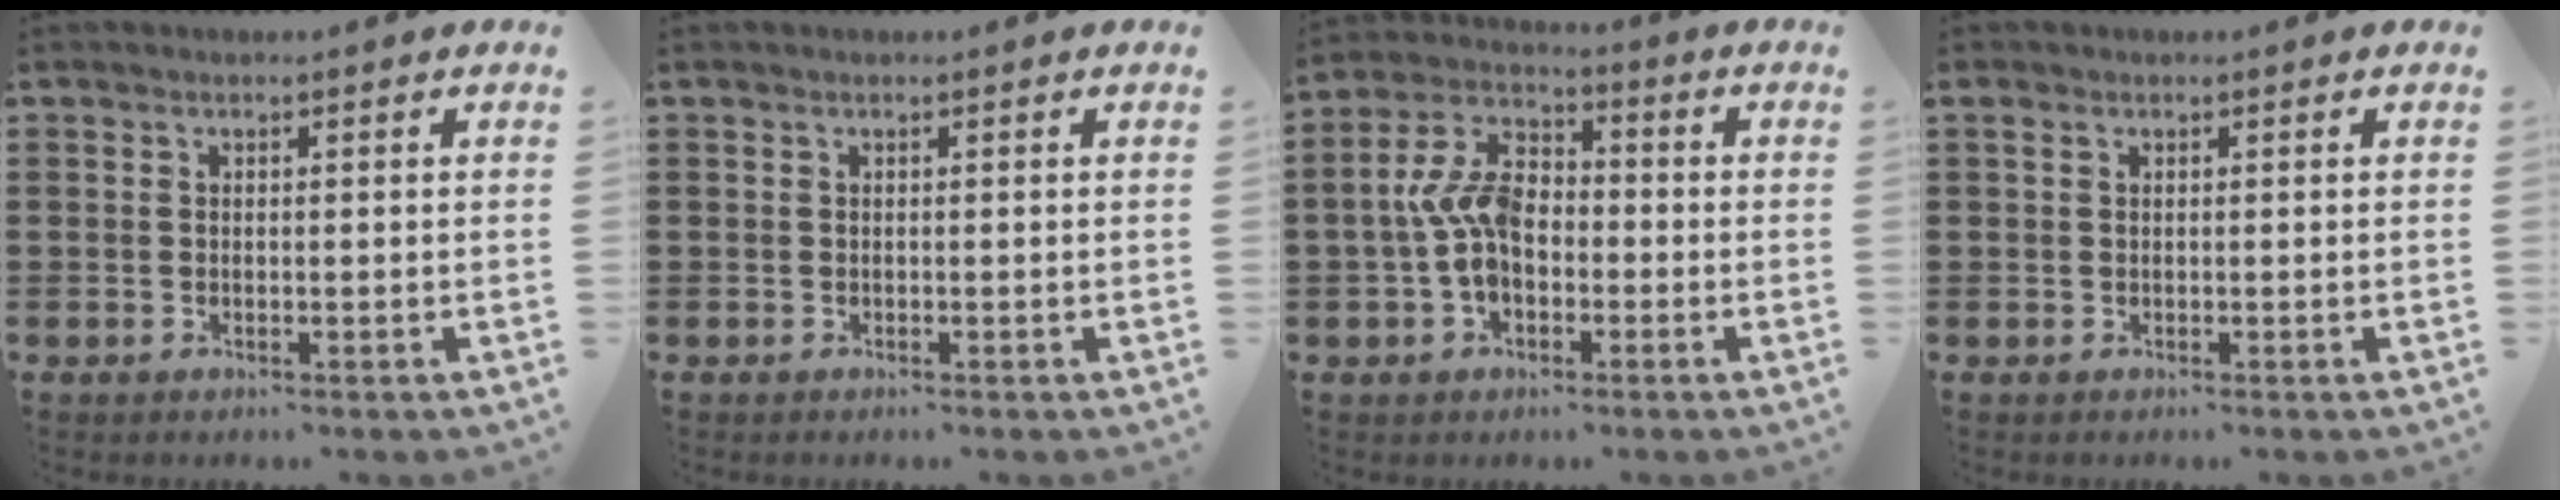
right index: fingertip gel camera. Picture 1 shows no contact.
{"total": 0.0}
{"total": 8.4, "force": [-0.9, 5.2, 6.6], "torque": [-0.165, 0.002, -0.025]}
{"total": 0.7, "force": [0.2, 0.6, 0.3], "torque": [-0.007, 0.006, 0.003]}